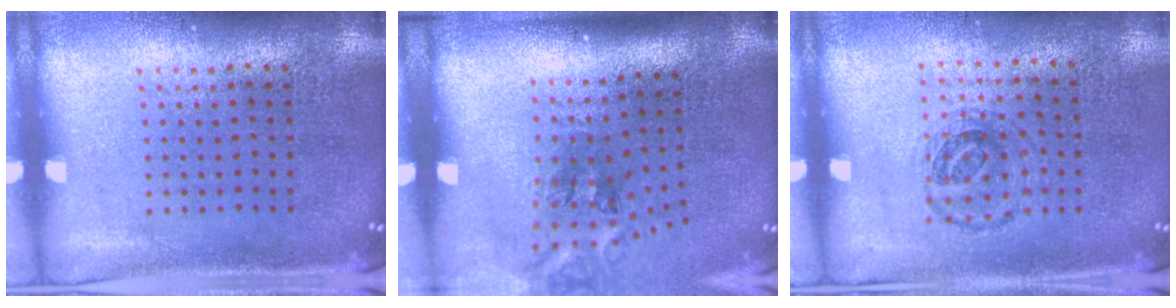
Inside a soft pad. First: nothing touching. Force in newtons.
{"total": 2.0, "press": 1.2, "slide": 1.6}
{"total": 0.9, "press": 0.8, "slide": 0.4}